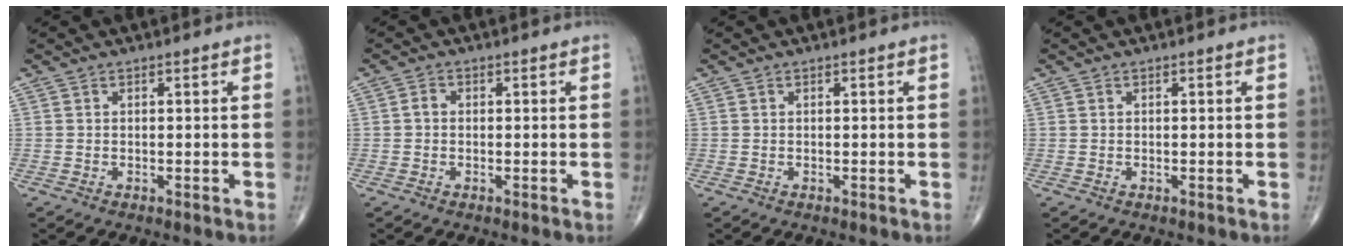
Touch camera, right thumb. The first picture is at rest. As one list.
[{"total": 1.4, "force": [-0.1, 1.1, 0.8], "torque": [-0.009, 0.004, -0.006]}, {"total": 0.0}, {"total": 0.0}]